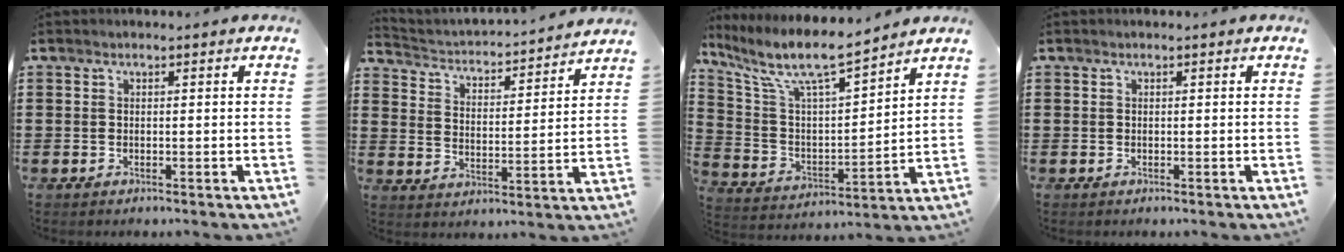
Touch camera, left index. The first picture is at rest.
{"total": 2.4, "force": [2.4, 0.3, 0.3], "torque": [-0.025, -0.031, 0.030]}
{"total": 9.4, "force": [7.8, 1.3, 5.2], "torque": [-0.136, -0.049, 0.128]}
{"total": 0.0}